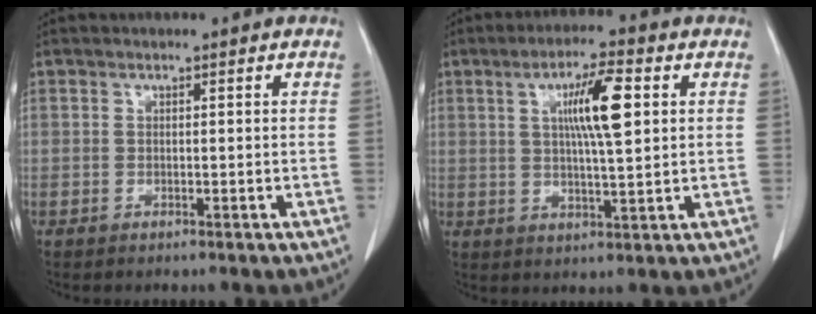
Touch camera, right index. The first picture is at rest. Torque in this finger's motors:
{"motor_torque": [0.66, 0.08, 0.33, 0.13]}